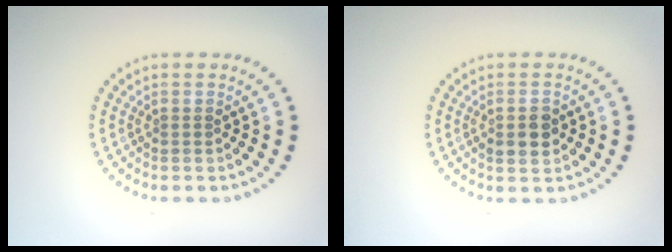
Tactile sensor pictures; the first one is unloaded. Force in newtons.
{"total": 2.2, "press": 2.1, "slide": 0.2}